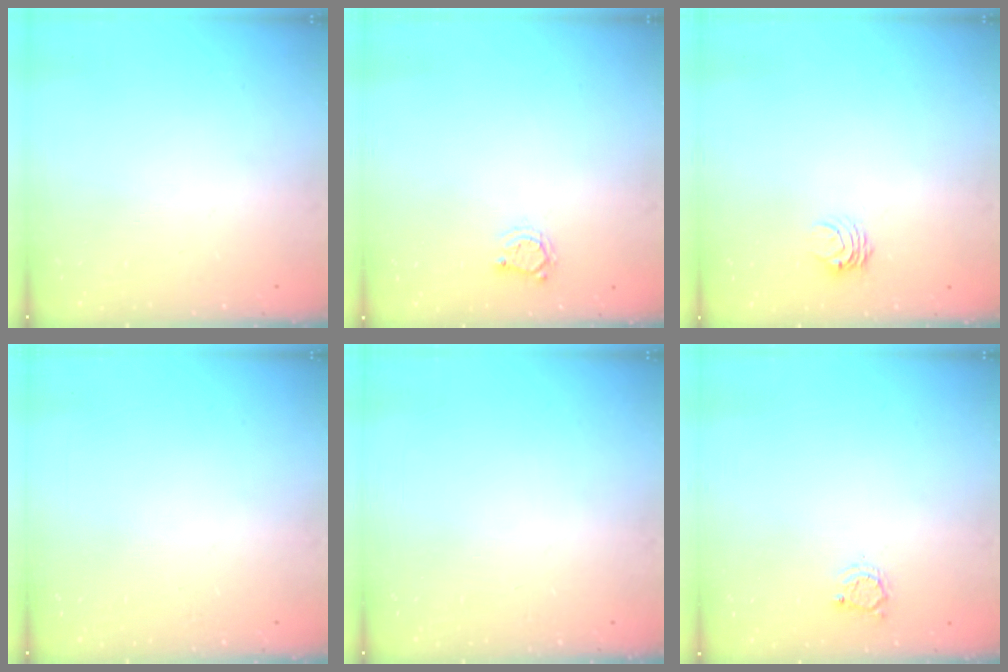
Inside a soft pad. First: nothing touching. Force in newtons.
{"total": 2.9, "press": 2.9, "slide": 0.3}
{"total": 4.1, "press": 4.0, "slide": 0.3}
{"total": 0.0}
{"total": 0.0}
{"total": 3.6, "press": 3.5, "slide": 0.4}